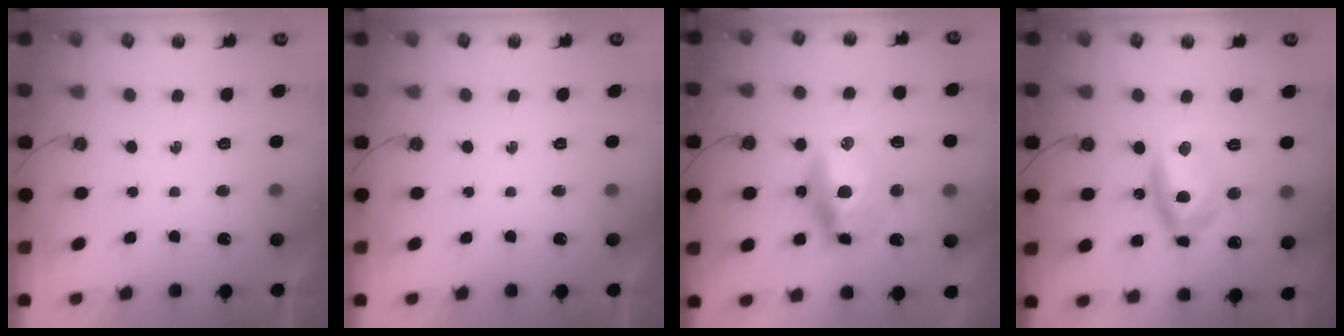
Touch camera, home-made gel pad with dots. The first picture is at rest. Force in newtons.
{"total": 0.0}
{"total": 18.9, "press": 16.1, "slide": 9.8}
{"total": 12.1, "press": 12.1, "slide": 1.2}